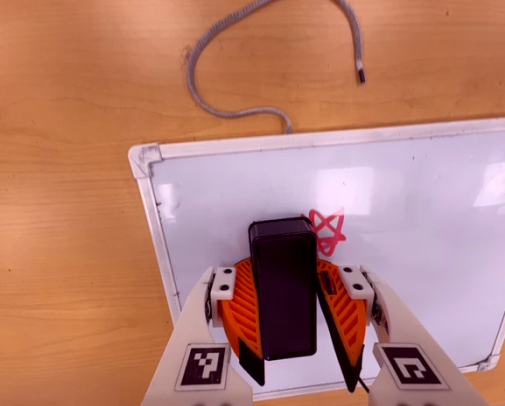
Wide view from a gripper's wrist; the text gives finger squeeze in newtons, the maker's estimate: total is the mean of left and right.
{"total": 14.3, "left": 16.2, "right": 12.4}